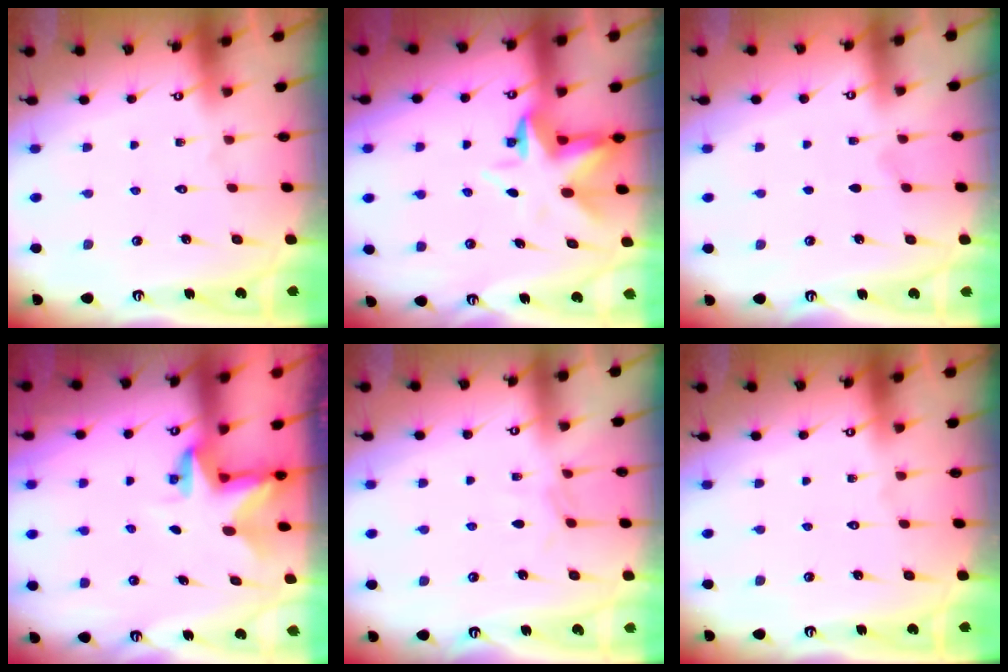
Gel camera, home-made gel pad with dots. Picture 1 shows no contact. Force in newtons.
{"total": 5.6, "press": 5.4, "slide": 1.5}
{"total": 3.6, "press": 3.1, "slide": 1.8}
{"total": 2.8, "press": 2.8, "slide": 0.1}
{"total": 3.6, "press": 3.6, "slide": 0.6}
{"total": 0.0}